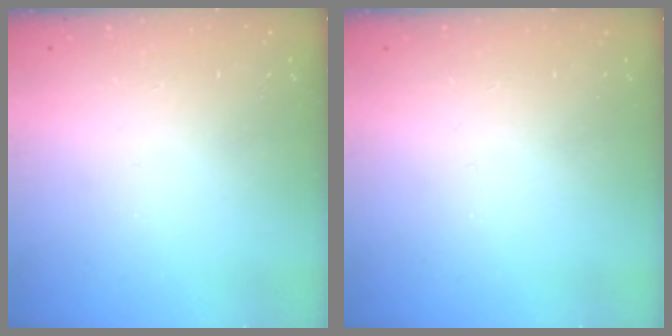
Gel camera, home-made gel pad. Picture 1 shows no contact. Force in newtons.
{"total": 0.0}